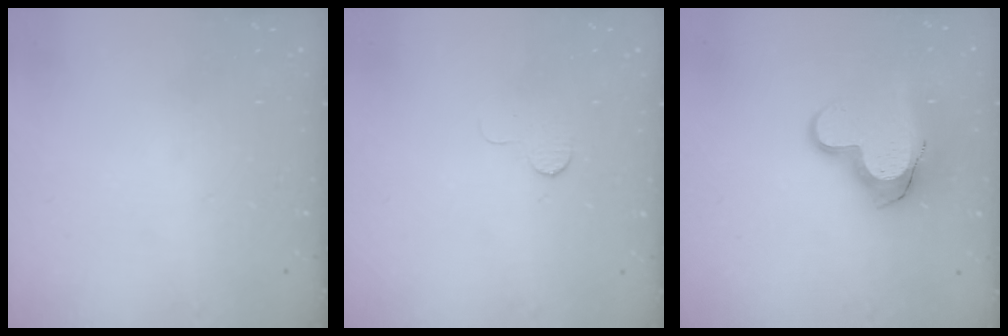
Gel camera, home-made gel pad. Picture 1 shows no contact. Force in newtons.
{"total": 3.7, "press": 3.7, "slide": 0.3}
{"total": 13.4, "press": 13.4, "slide": 1.1}